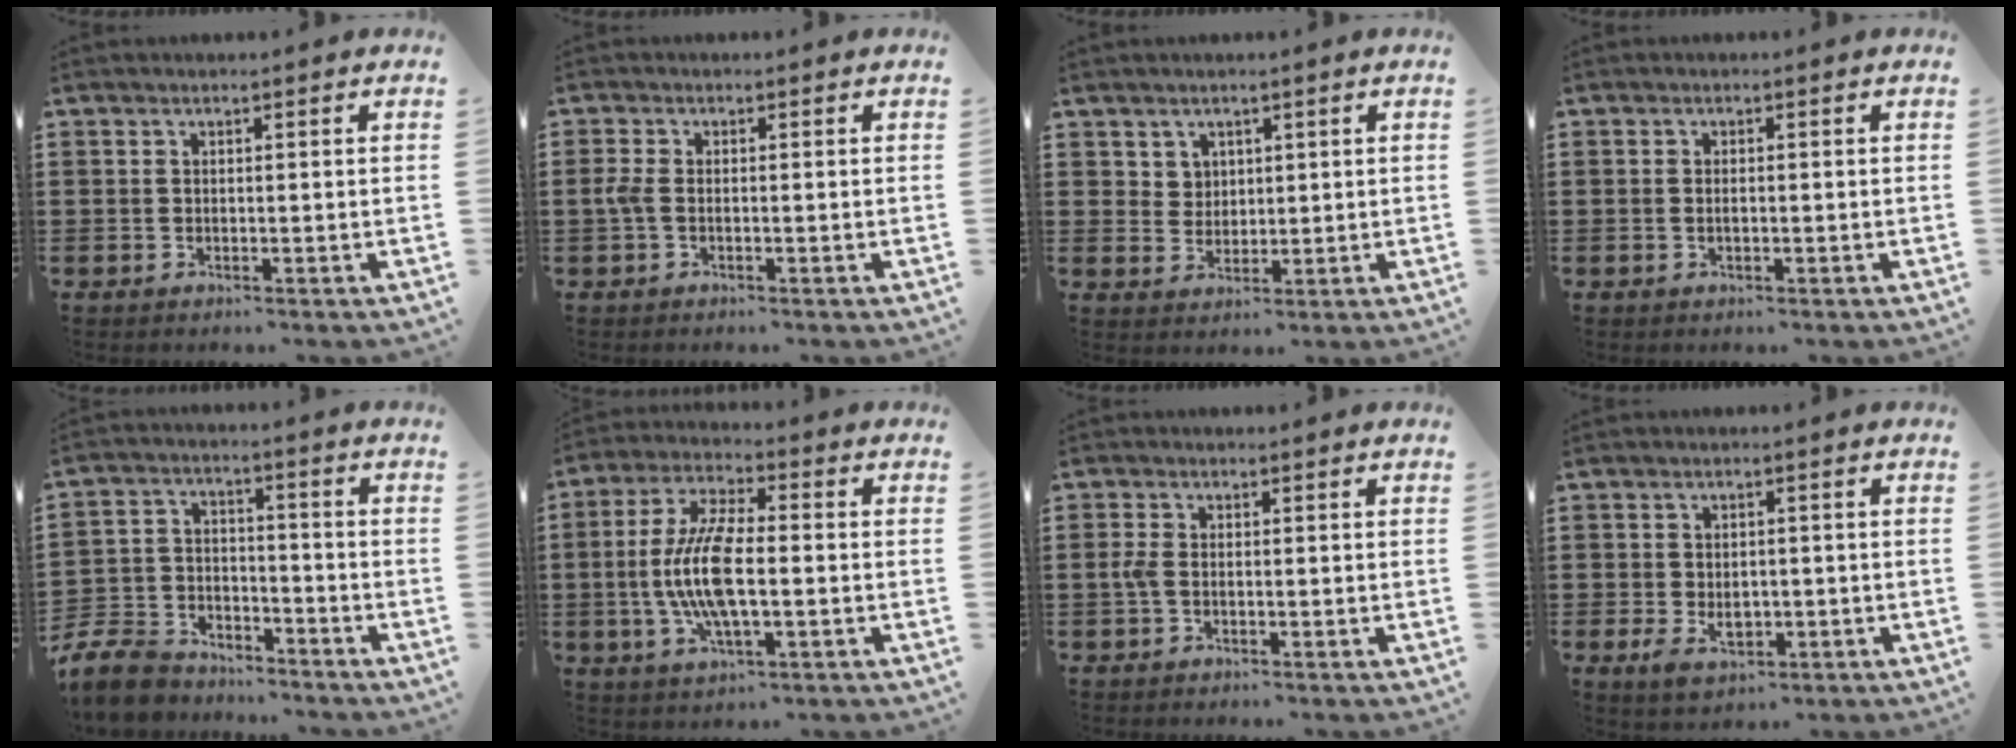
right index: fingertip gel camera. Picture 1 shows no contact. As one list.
[{"total": 2.1, "force": [-0.5, 0.9, 1.8], "torque": [-0.048, -0.005, -0.015]}, {"total": 2.8, "force": [1.7, 2.2, 0.5], "torque": [-0.019, 0.007, 0.033]}, {"total": 0.9, "force": [-0.1, 0.3, 0.8], "torque": [-0.017, -0.001, -0.002]}, {"total": 8.5, "force": [-7.9, 2.4, 2.0], "torque": [-0.061, 0.013, -0.157]}, {"total": 10.9, "force": [-1.4, 3.8, 10.1], "torque": [-0.227, -0.014, -0.031]}, {"total": 1.8, "force": [-0.4, 0.7, 1.6], "torque": [-0.045, -0.006, -0.012]}, {"total": 3.5, "force": [-0.6, 2.4, 2.6], "torque": [-0.033, -0.002, -0.015]}]